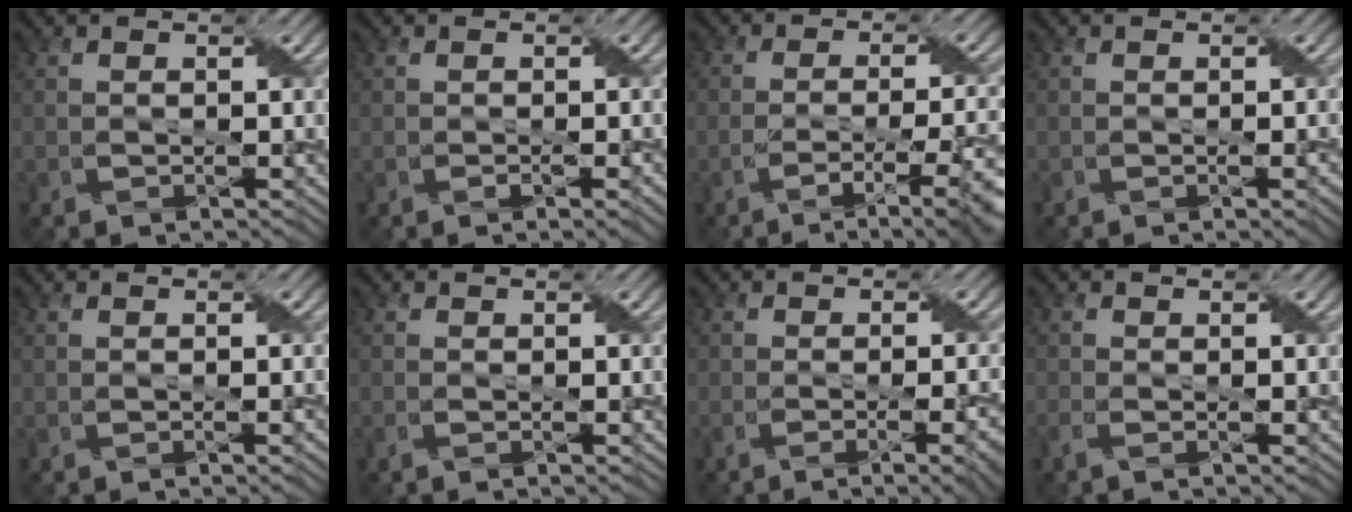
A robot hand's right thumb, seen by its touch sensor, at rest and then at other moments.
{"total": 2.0, "force": [-0.5, 0.5, 1.9], "torque": [-0.028, 0.000, -0.009]}
{"total": 9.1, "force": [-3.8, 2.4, 7.9], "torque": [-0.122, -0.006, -0.054]}
{"total": 2.0, "force": [-0.3, 0.6, 1.9], "torque": [-0.020, 0.003, -0.008]}
{"total": 1.0, "force": [-0.1, 0.3, 0.9], "torque": [-0.011, 0.000, -0.007]}
{"total": 0.7, "force": [-0.2, 0.2, 0.6], "torque": [-0.009, 0.001, -0.009]}
{"total": 6.3, "force": [-2.8, 1.6, 5.4], "torque": [-0.063, -0.001, -0.036]}
{"total": 1.6, "force": [-0.9, 0.3, 1.3], "torque": [-0.025, -0.001, -0.027]}